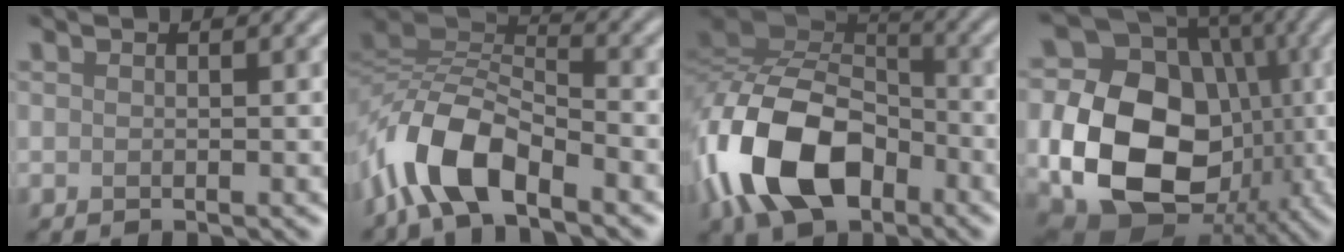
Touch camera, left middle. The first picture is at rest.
{"total": 7.7, "force": [-4.4, 3.2, 5.4], "torque": [-0.106, 0.004, -0.097]}
{"total": 12.4, "force": [-4.9, 7.5, 8.6], "torque": [-0.187, 0.005, -0.101]}
{"total": 17.2, "force": [-1.9, 13.8, 10.0], "torque": [-0.182, -0.028, -0.030]}